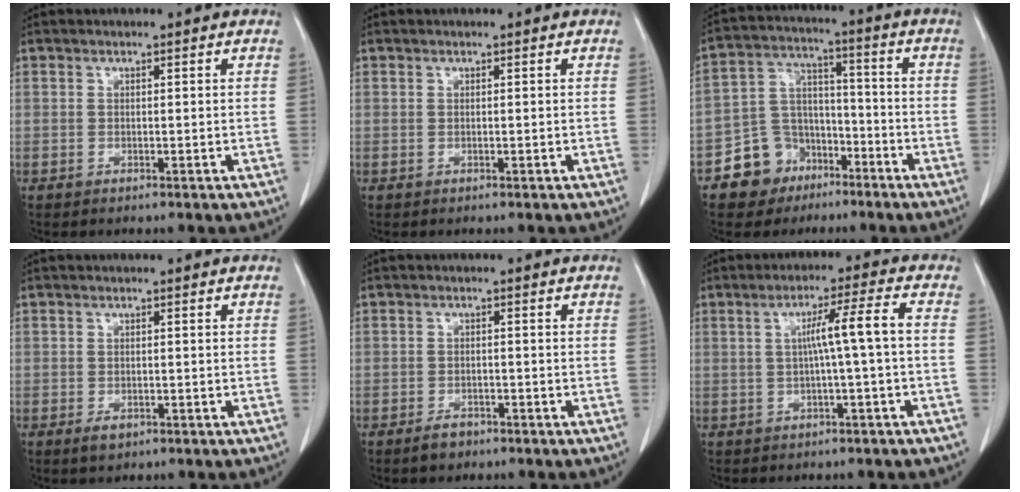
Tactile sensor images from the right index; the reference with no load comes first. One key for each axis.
{"total": 0.0}
{"total": 10.7, "fx": -6.2, "fy": 8.3, "fz": 2.6, "tx": -0.052, "ty": 0.039, "tz": -0.100}
{"total": 2.7, "fx": -1.3, "fy": 1.7, "fz": 1.7, "tx": -0.028, "ty": -0.001, "tz": -0.010}
{"total": 3.2, "fx": -2.2, "fy": 1.9, "fz": 1.4, "tx": -0.025, "ty": 0.002, "tz": -0.029}
{"total": 6.6, "fx": -0.1, "fy": -0.6, "fz": 6.6, "tx": -0.111, "ty": 0.016, "tz": 0.003}